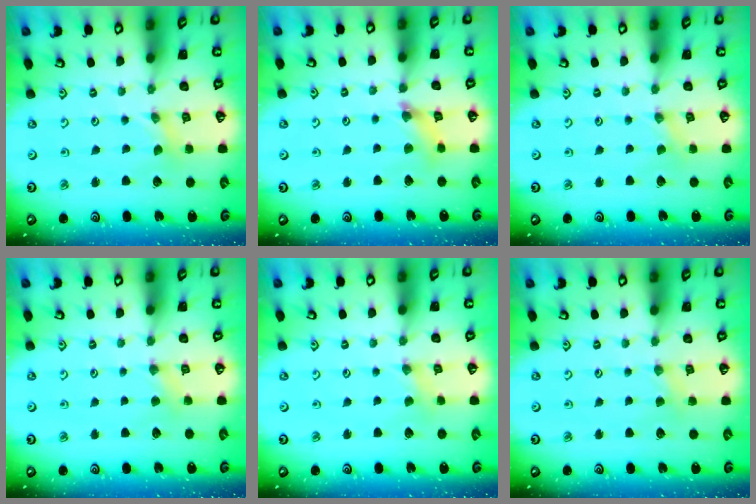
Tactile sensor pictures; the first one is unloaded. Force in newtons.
{"total": 5.0, "press": 5.0, "slide": 0.4}
{"total": 0.0}
{"total": 2.9, "press": 2.8, "slide": 0.6}
{"total": 1.4, "press": 1.4, "slide": 0.3}
{"total": 2.1, "press": 2.1, "slide": 0.3}